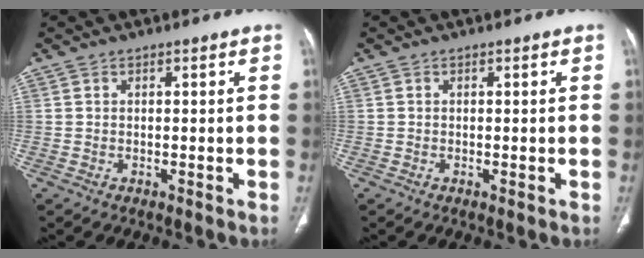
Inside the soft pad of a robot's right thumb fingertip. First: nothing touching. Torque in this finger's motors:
{"motor_torque": [3.06, 1.95, 1.44, -1.05, 0.74]}